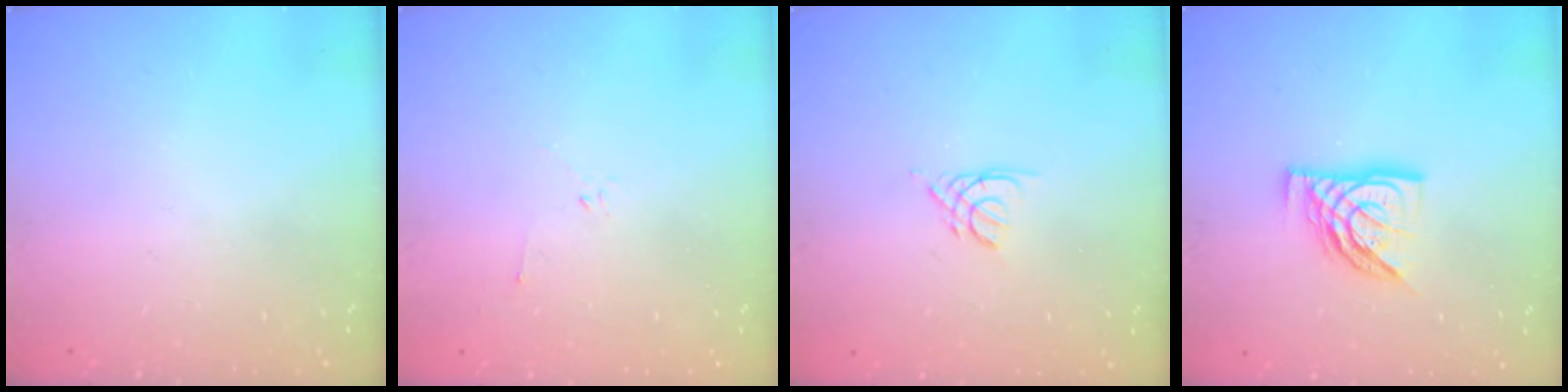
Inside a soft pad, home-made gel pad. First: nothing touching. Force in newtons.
{"total": 2.2, "press": 2.1, "slide": 0.7}
{"total": 2.2, "press": 2.2, "slide": 0.4}
{"total": 11.3, "press": 11.2, "slide": 1.4}